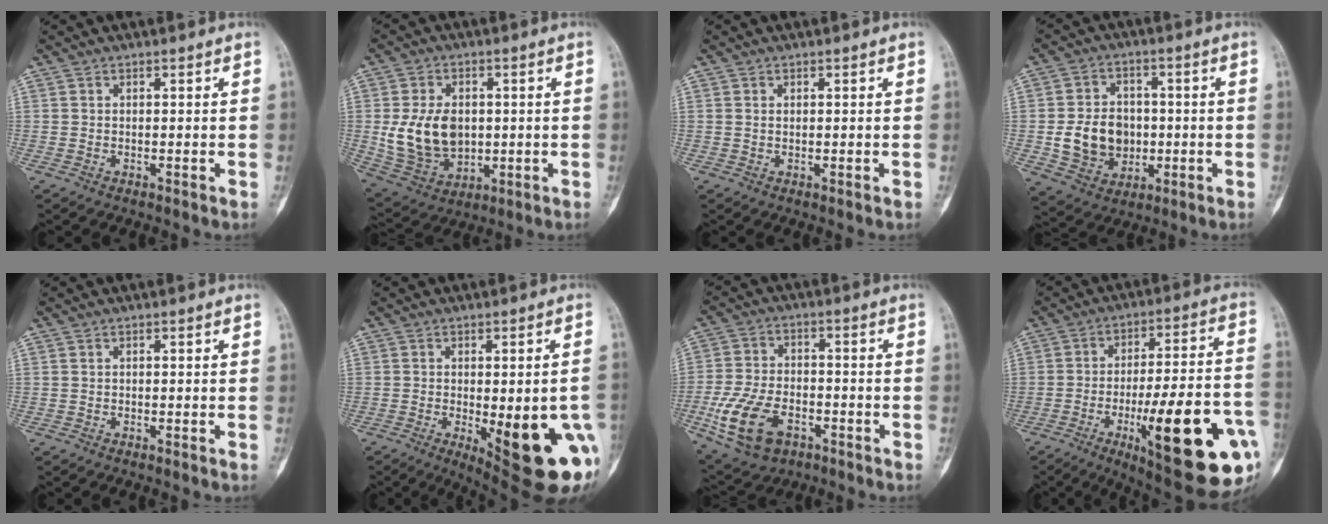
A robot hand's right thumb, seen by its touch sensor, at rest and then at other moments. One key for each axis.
{"total": 13.4, "fx": 0.4, "fy": 9.5, "fz": 9.4, "tx": -0.149, "ty": -0.008, "tz": 0.026}
{"total": 0.7, "fx": 0.3, "fy": 0.4, "fz": 0.5, "tx": -0.006, "ty": -0.001, "tz": 0.006}
{"total": 11.6, "fx": -1.1, "fy": 9.3, "fz": 6.7, "tx": -0.084, "ty": 0.007, "tz": -0.008}
{"total": 0.0}
{"total": 18.2, "fx": -4.9, "fy": 5.8, "fz": 16.5, "tx": -0.153, "ty": -0.007, "tz": -0.039}
{"total": 13.8, "fx": -5.3, "fy": 8.5, "fz": 9.4, "tx": -0.182, "ty": 0.014, "tz": -0.090}
{"total": 26.2, "fx": -8.7, "fy": 6.5, "fz": 23.8, "tx": -0.305, "ty": 0.014, "tz": -0.115}